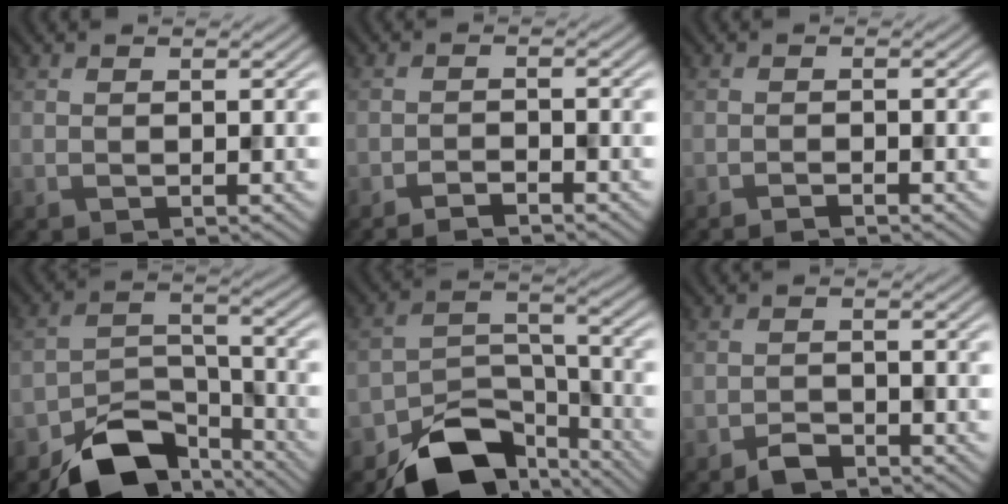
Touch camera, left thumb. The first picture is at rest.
{"total": 2.2, "force": [-1.9, 0.3, 0.9], "torque": [-0.018, 0.003, -0.037]}
{"total": 1.1, "force": [-1.0, 0.0, 0.5], "torque": [-0.008, 0.002, -0.019]}
{"total": 10.8, "force": [-7.8, 5.3, 5.2], "torque": [-0.083, -0.016, -0.137]}
{"total": 12.1, "force": [-8.6, 6.1, 5.9], "torque": [-0.091, -0.018, -0.146]}
{"total": 2.1, "force": [-1.7, 0.9, 0.8], "torque": [-0.011, 0.002, -0.035]}